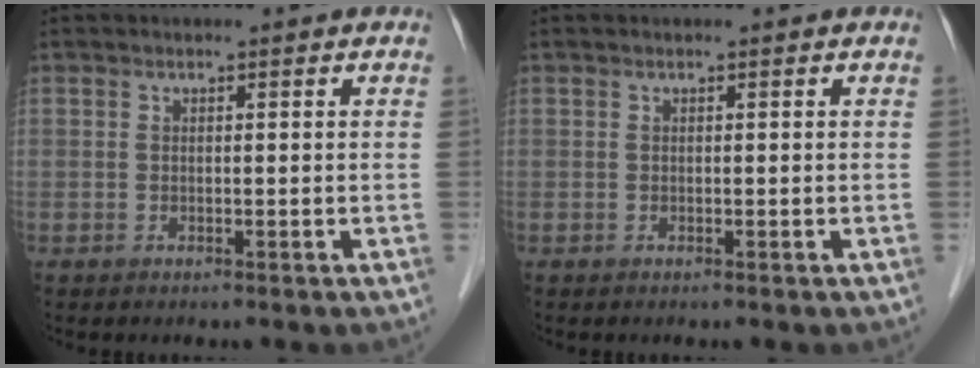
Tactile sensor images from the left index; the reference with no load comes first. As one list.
[{"total": 0.0}]